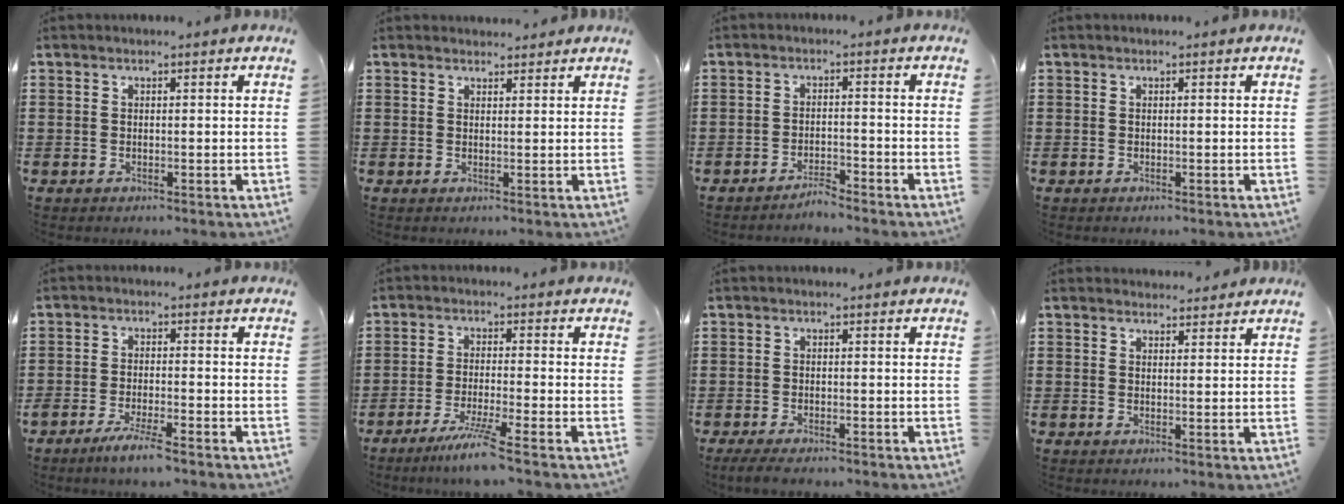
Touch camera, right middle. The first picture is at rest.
{"total": 1.5, "force": [1.5, 0.5, 0.1], "torque": [0.003, 0.000, 0.027]}
{"total": 2.3, "force": [-2.3, 0.1, 0.4], "torque": [-0.012, 0.003, -0.046]}
{"total": 0.0}
{"total": 3.8, "force": [-2.9, 0.0, 2.5], "torque": [-0.054, -0.009, -0.053]}
{"total": 5.1, "force": [-3.8, -0.6, 3.3], "torque": [-0.064, -0.015, -0.071]}
{"total": 1.8, "force": [-1.6, 0.2, 0.9], "torque": [-0.025, -0.004, -0.032]}
{"total": 2.0, "force": [2.0, 0.5, 0.0], "torque": [0.004, 0.001, 0.037]}